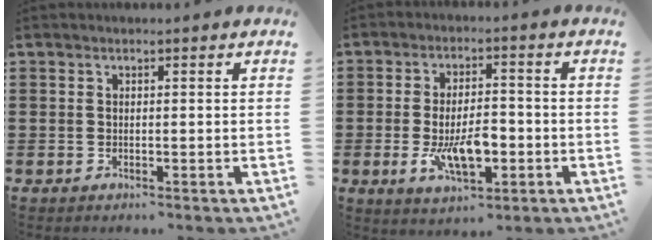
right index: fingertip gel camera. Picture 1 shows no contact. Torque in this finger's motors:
{"motor_torque": [1.29, 0.84, 0.32, 0.12]}